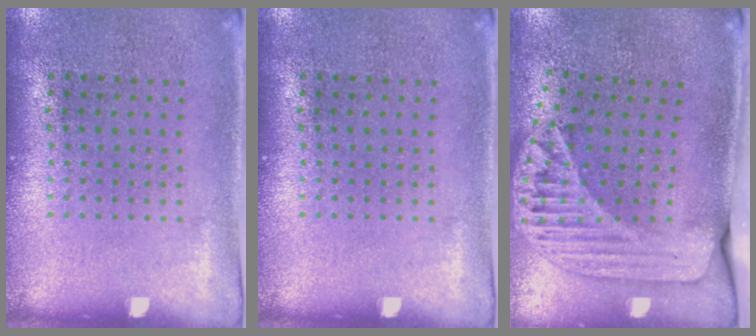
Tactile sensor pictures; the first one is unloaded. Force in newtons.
{"total": 0.0}
{"total": 1.8, "press": 1.5, "slide": 1.0}